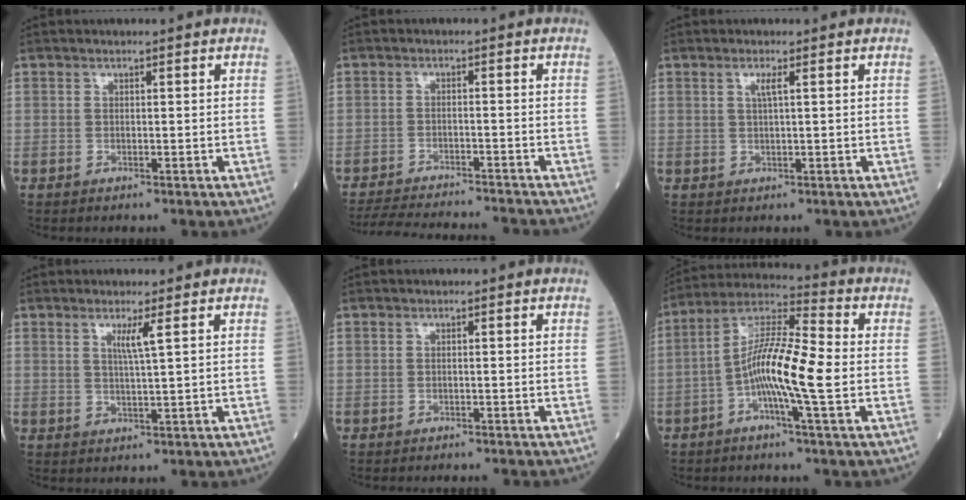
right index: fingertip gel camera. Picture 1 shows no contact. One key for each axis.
{"total": 13.4, "fx": -12.7, "fy": 1.0, "fz": 4.1, "tx": -0.066, "ty": -0.008, "tz": -0.180}
{"total": 1.5, "fx": 0.6, "fy": -0.2, "fz": 1.4, "tx": -0.030, "ty": 0.000, "tz": 0.010}
{"total": 2.6, "fx": 1.2, "fy": -0.7, "fz": 2.3, "tx": -0.045, "ty": -0.007, "tz": 0.023}
{"total": 3.1, "fx": -2.9, "fy": 0.9, "fz": 0.9, "tx": -0.007, "ty": -0.003, "tz": -0.037}
{"total": 11.8, "fx": -2.2, "fy": 0.7, "fz": 11.5, "tx": -0.220, "ty": 0.011, "tz": -0.051}